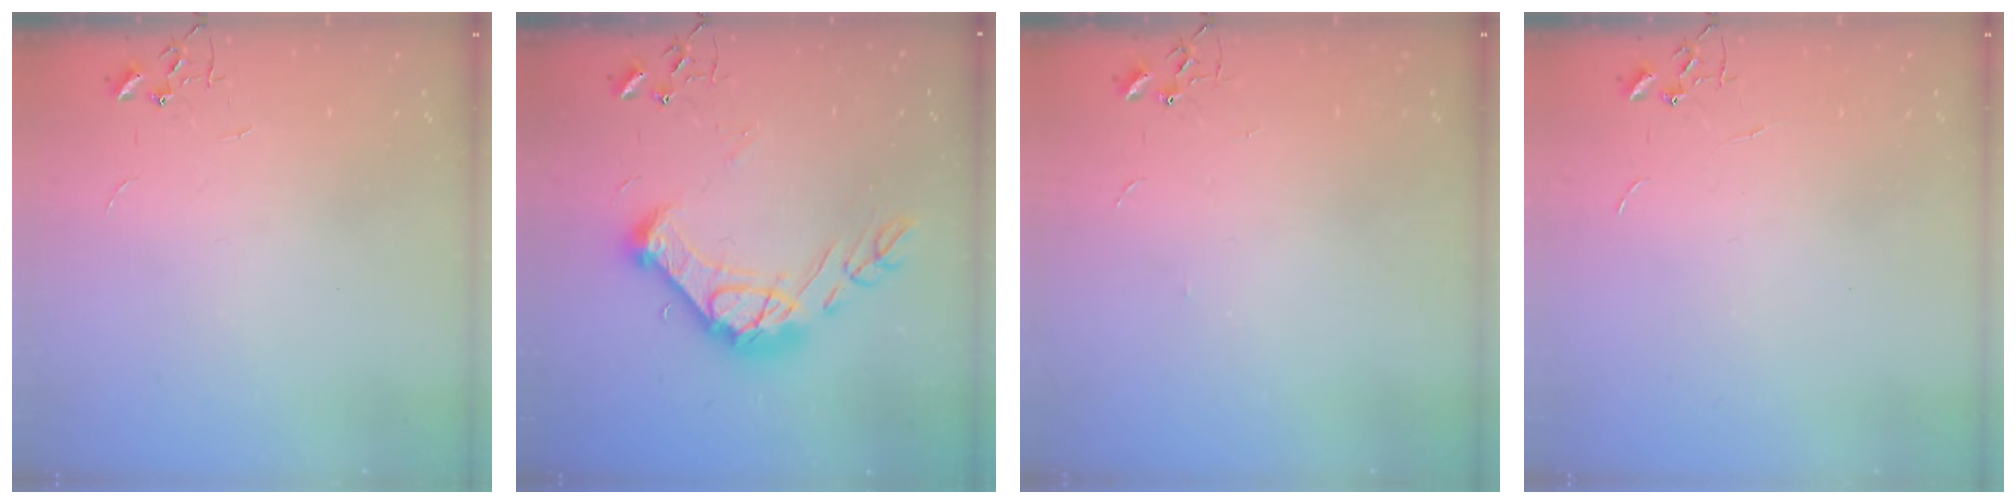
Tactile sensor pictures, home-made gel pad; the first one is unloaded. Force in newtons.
{"total": 18.1, "press": 18.0, "slide": 1.4}
{"total": 2.8, "press": 2.8, "slide": 0.5}
{"total": 0.0}